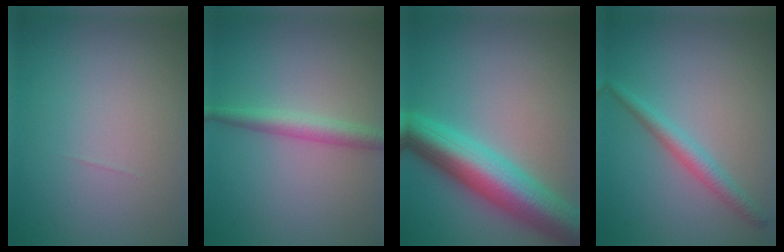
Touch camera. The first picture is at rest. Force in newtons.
{"total": 2.5, "press": 2.5, "slide": 0.0}
{"total": 9.1, "press": 9.1, "slide": 0.3}
{"total": 2.2, "press": 2.2, "slide": 0.1}